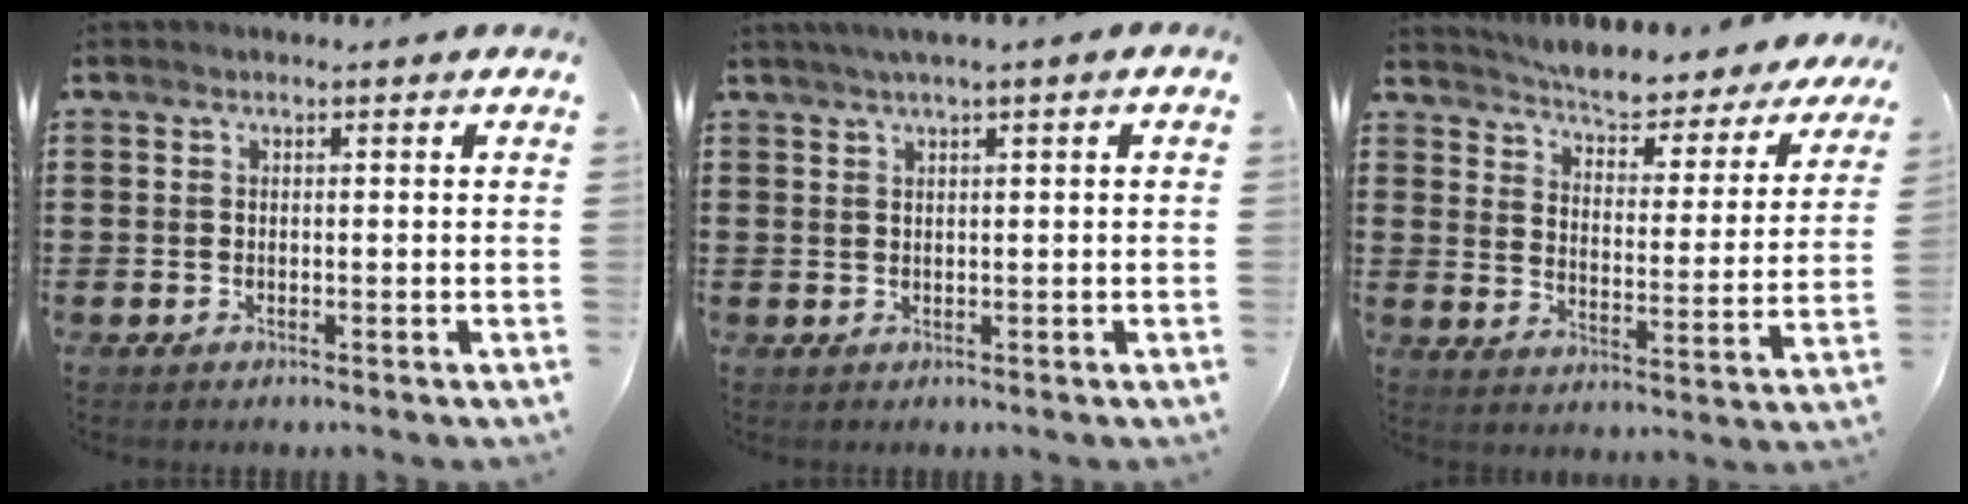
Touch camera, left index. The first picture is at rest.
{"total": 1.5, "force": [0.7, -0.1, 1.3], "torque": [-0.023, -0.001, 0.013]}
{"total": 4.6, "force": [4.5, -0.4, 0.6], "torque": [-0.039, -0.046, 0.069]}